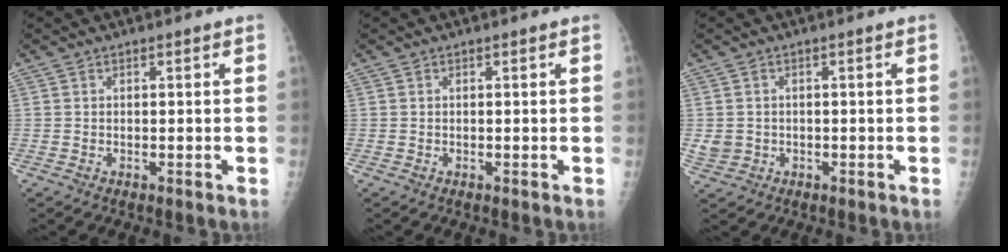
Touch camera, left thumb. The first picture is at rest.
{"total": 0.0}
{"total": 2.9, "force": [-0.4, 2.7, 0.9], "torque": [-0.011, 0.005, 0.000]}